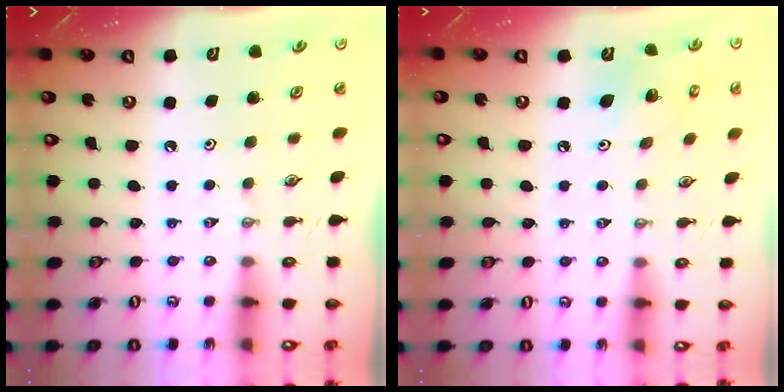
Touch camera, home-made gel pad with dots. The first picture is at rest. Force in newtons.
{"total": 7.9, "press": 7.8, "slide": 1.4}